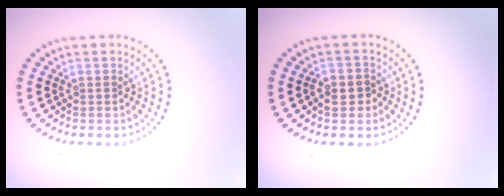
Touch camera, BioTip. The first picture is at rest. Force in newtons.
{"total": 1.8, "press": 1.7, "slide": 0.5}